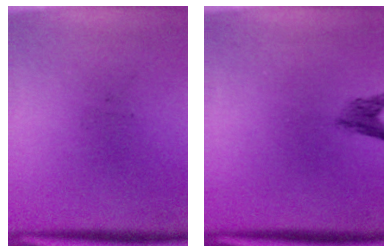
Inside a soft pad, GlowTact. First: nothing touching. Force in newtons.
{"total": 2.0}